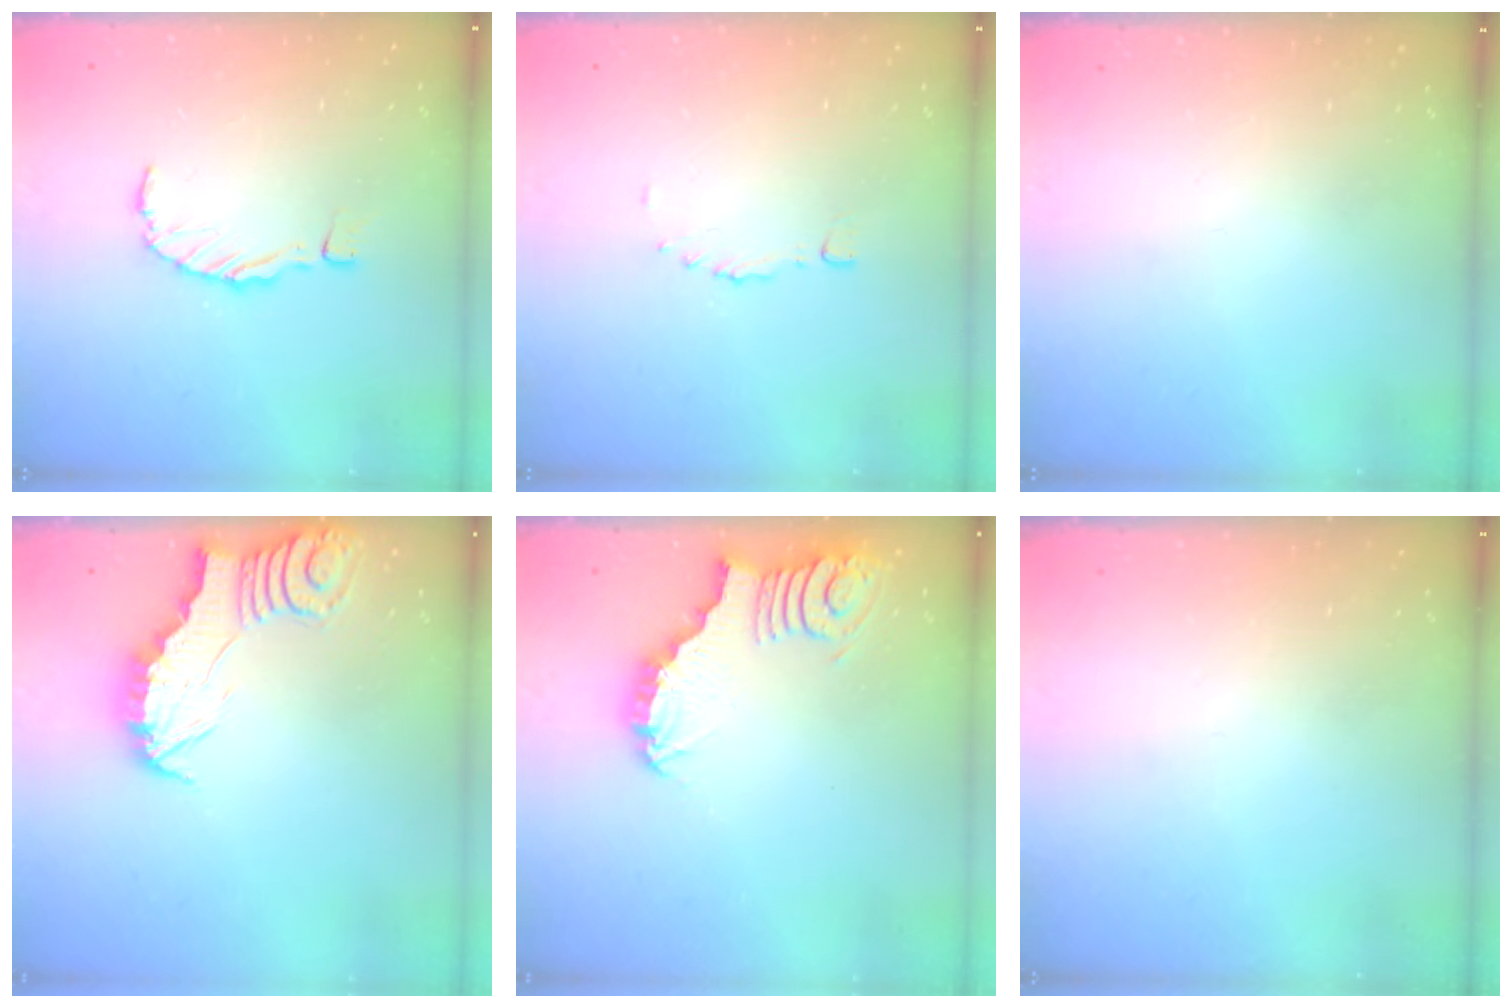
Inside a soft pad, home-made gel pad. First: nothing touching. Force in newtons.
{"total": 1.7, "press": 1.5, "slide": 0.7}
{"total": 0.0}
{"total": 2.4, "press": 2.4, "slide": 0.2}
{"total": 3.9, "press": 3.8, "slide": 0.8}
{"total": 0.0}